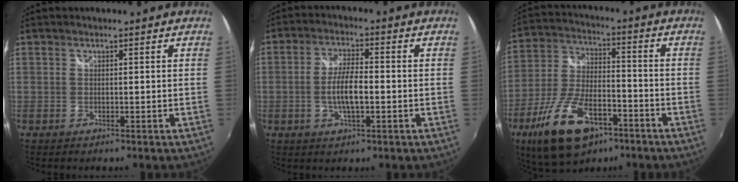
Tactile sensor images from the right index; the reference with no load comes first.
{"total": 6.7, "force": [-1.4, 1.9, 6.2], "torque": [-0.120, 0.000, -0.025]}
{"total": 17.6, "force": [-9.9, 8.1, 12.2], "torque": [-0.253, -0.021, -0.173]}